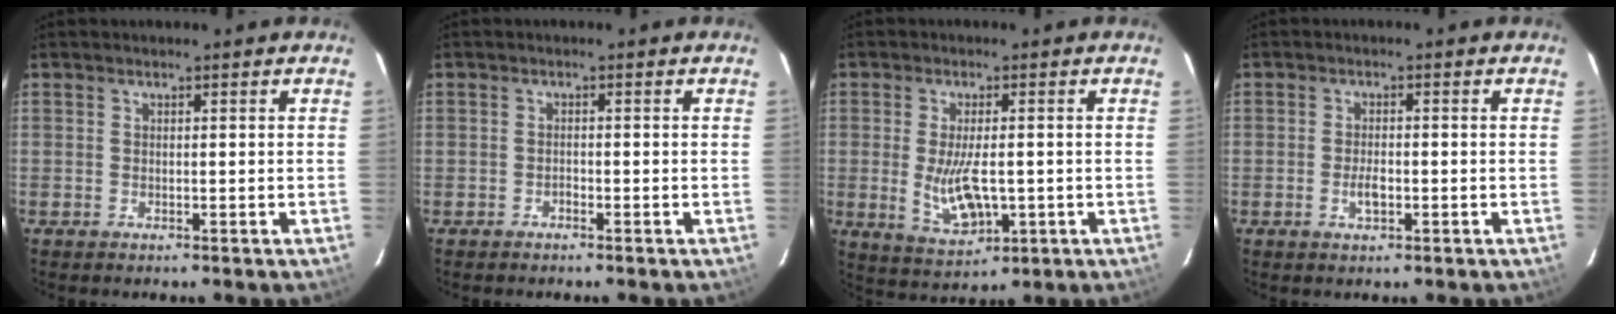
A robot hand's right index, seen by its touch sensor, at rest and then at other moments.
{"total": 0.9, "force": [-0.8, 0.3, 0.1], "torque": [-0.001, 0.003, -0.016]}
{"total": 8.6, "force": [-1.3, 3.5, 7.8], "torque": [-0.151, -0.016, -0.012]}
{"total": 2.8, "force": [-1.0, 1.3, 2.3], "torque": [-0.042, -0.001, -0.017]}